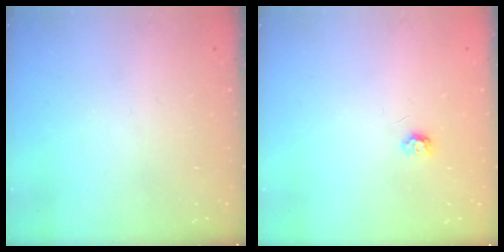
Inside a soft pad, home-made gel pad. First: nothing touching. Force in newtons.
{"total": 4.2, "press": 4.1, "slide": 0.4}